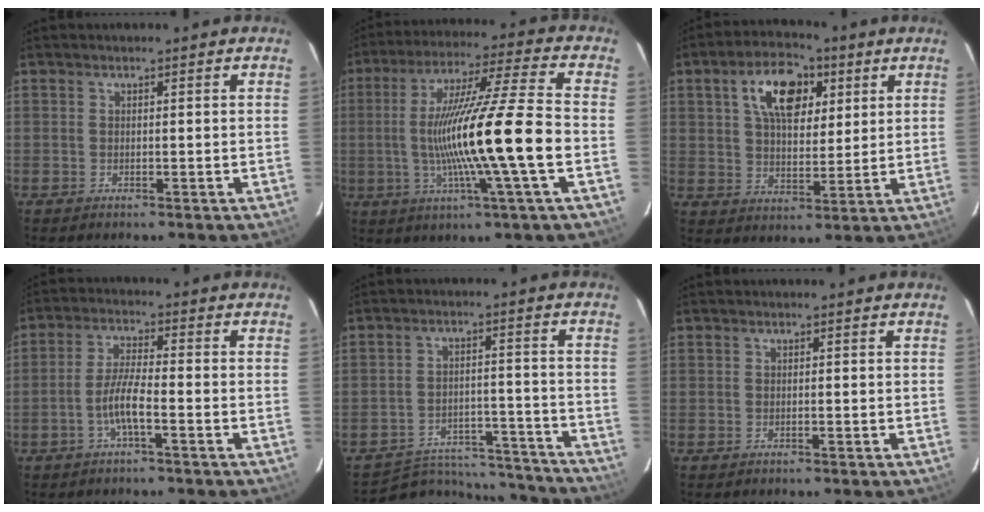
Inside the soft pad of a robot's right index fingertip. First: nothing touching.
{"total": 18.3, "force": [-2.8, -1.4, 18.1], "torque": [-0.322, -0.009, -0.049]}
{"total": 11.9, "force": [4.9, 6.6, 8.6], "torque": [-0.146, 0.025, 0.083]}
{"total": 5.3, "force": [-2.5, 0.5, 4.7], "torque": [-0.097, 0.004, -0.047]}
{"total": 16.5, "force": [-15.5, 4.7, 3.1], "torque": [-0.065, 0.030, -0.204]}
{"total": 0.0}